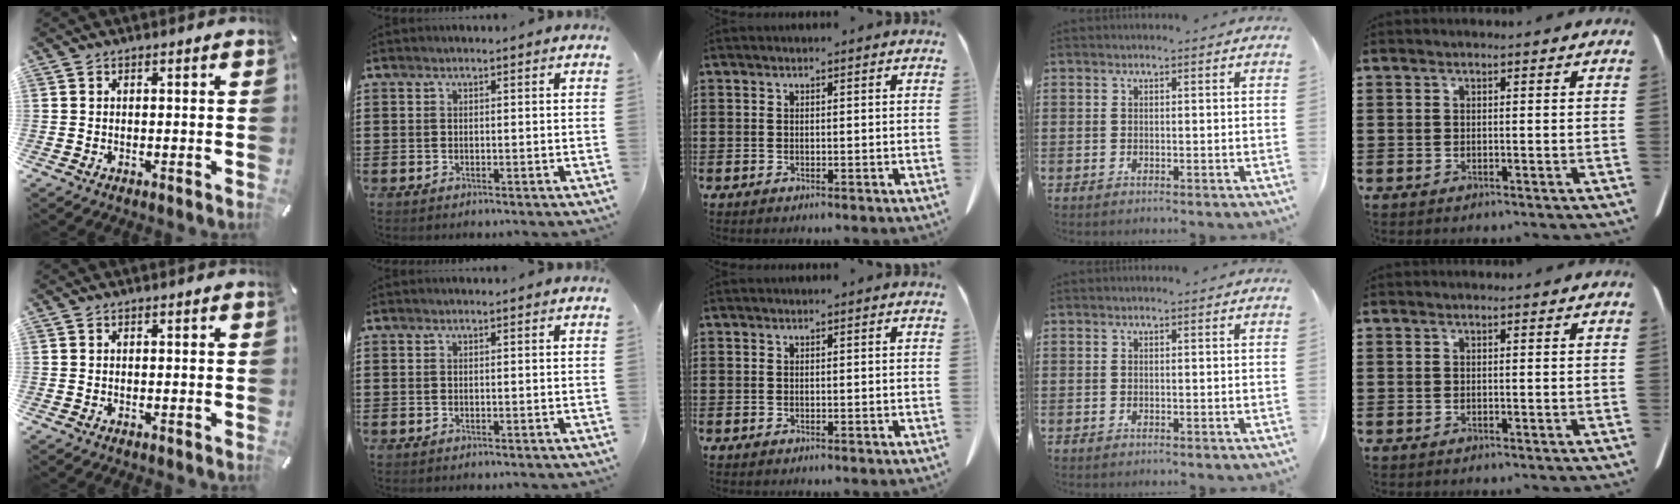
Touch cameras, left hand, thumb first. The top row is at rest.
{}